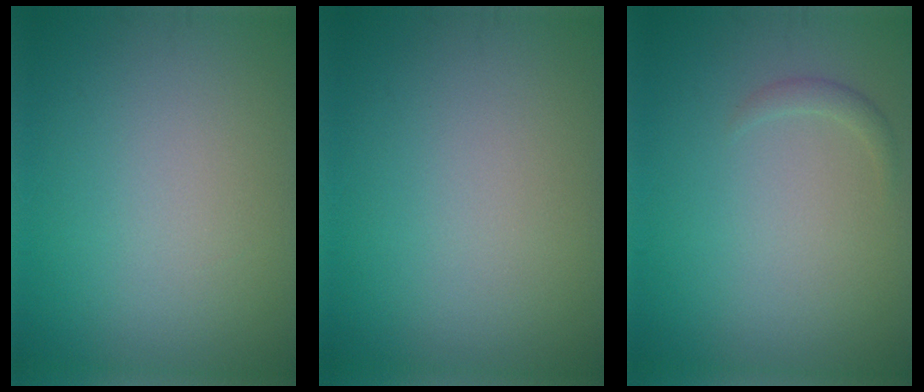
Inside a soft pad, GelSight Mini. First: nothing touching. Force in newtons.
{"total": 0.0}
{"total": 0.9, "press": 0.9, "slide": 0.1}